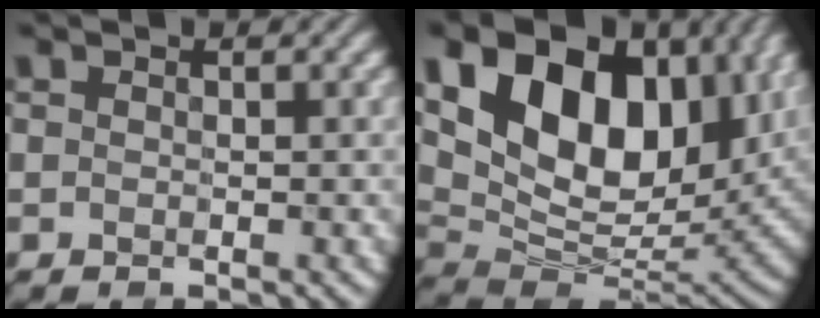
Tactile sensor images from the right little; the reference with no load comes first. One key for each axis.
{"total": 16.8, "fx": 6.2, "fy": 10.1, "fz": 11.9, "tx": -0.217, "ty": 0.026, "tz": 0.107}